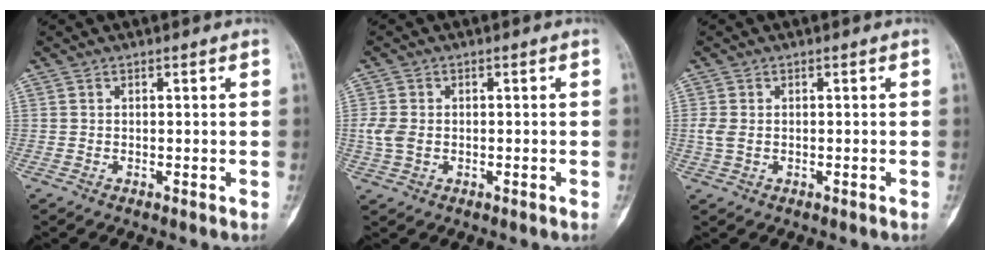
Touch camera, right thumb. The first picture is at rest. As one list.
[{"total": 4.0, "force": [-0.5, 2.8, 2.8], "torque": [-0.063, 0.008, -0.009]}, {"total": 2.5, "force": [-0.2, 1.7, 1.9], "torque": [-0.051, 0.006, -0.006]}]